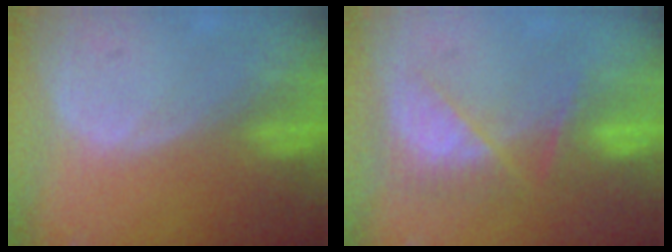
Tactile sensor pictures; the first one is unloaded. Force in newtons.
{"total": 8.0, "press": 6.9, "slide": 4.1}